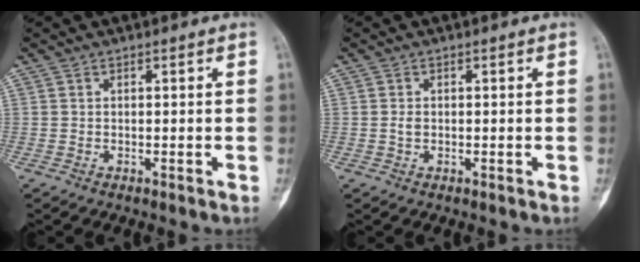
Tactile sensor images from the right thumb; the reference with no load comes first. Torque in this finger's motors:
{"motor_torque": [0.53, -0.33, 0.38, -0.17, 0.03]}